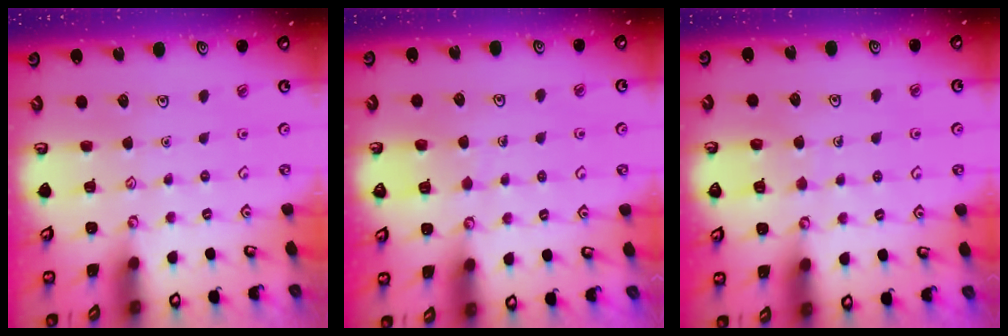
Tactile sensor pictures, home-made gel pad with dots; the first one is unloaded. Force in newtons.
{"total": 4.2, "press": 4.2, "slide": 0.2}
{"total": 5.0, "press": 5.0, "slide": 0.3}